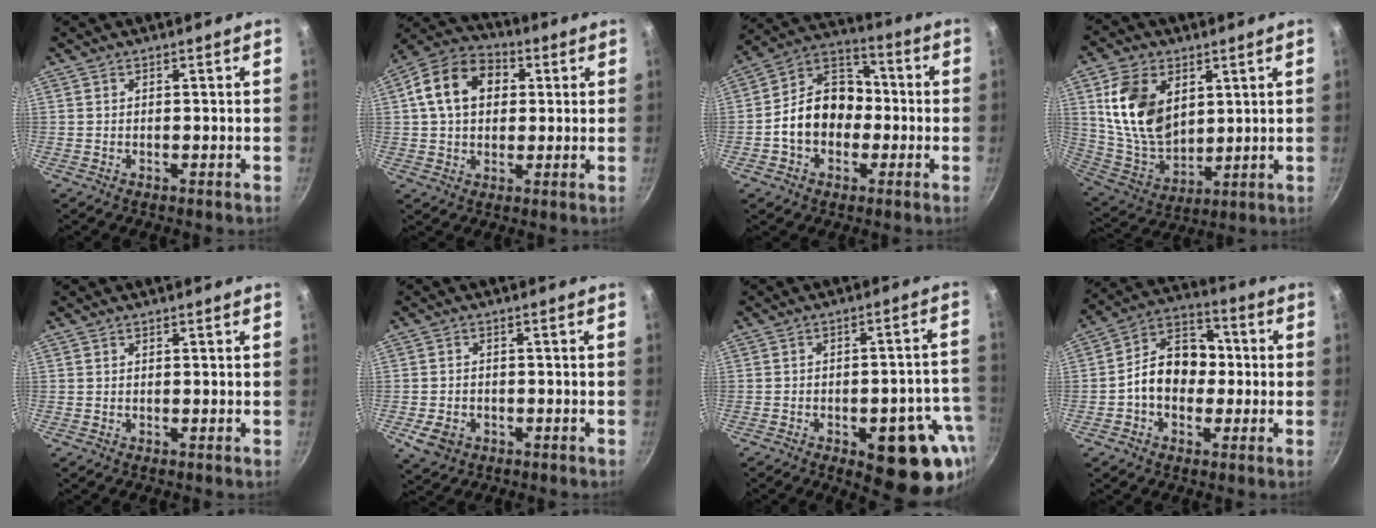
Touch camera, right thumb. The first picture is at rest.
{"total": 13.1, "force": [2.8, 9.8, 8.3], "torque": [-0.118, 0.021, 0.030]}
{"total": 13.5, "force": [-2.0, 10.4, 8.3], "torque": [-0.096, 0.043, -0.052]}
{"total": 15.8, "force": [4.8, 10.4, 10.8], "torque": [-0.177, -0.029, 0.105]}
{"total": 0.0}
{"total": 5.2, "force": [-1.9, 4.0, 2.7], "torque": [-0.048, 0.012, -0.025]}
{"total": 17.2, "force": [-7.2, 7.3, 13.9], "torque": [-0.107, 0.028, -0.087]}
{"total": 12.1, "force": [-0.8, 9.1, 7.9], "torque": [-0.081, 0.039, -0.033]}